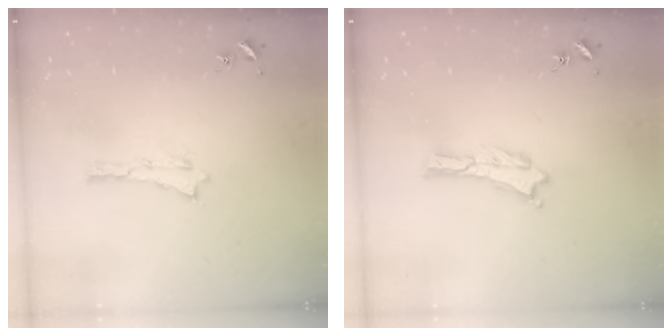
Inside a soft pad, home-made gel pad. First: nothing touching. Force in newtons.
{"total": 0.0}